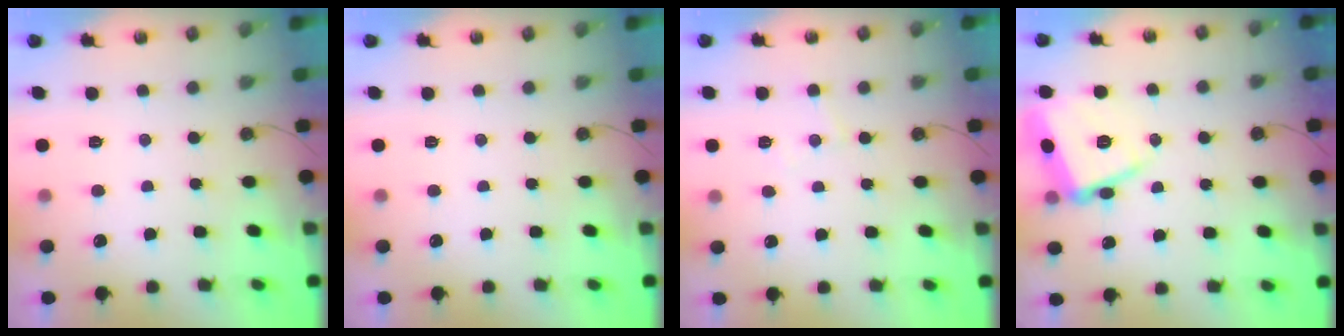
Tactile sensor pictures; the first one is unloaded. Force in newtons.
{"total": 0.0}
{"total": 5.0, "press": 5.0, "slide": 0.7}
{"total": 17.3, "press": 17.3, "slide": 0.2}